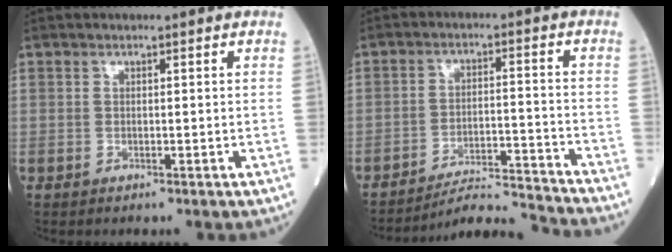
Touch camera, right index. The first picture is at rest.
{"total": 10.5, "force": [-10.1, -2.8, 0.4], "torque": [-0.007, 0.002, -0.167]}